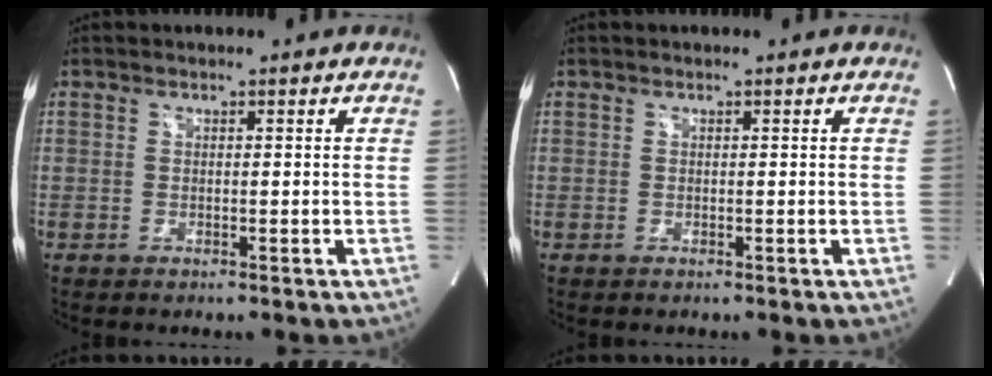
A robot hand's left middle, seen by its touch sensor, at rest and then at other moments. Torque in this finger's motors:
{"motor_torque": [-0.02, -0.02, 0.00, 0.00]}